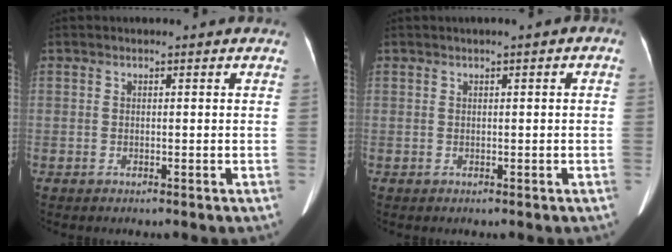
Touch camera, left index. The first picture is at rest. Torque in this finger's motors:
{"motor_torque": [-0.20, -0.06, -0.11, 0.01]}